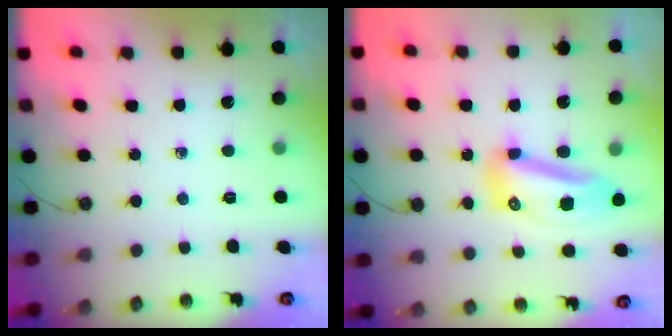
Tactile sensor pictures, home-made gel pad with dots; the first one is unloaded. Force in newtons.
{"total": 12.0, "press": 11.9, "slide": 1.5}